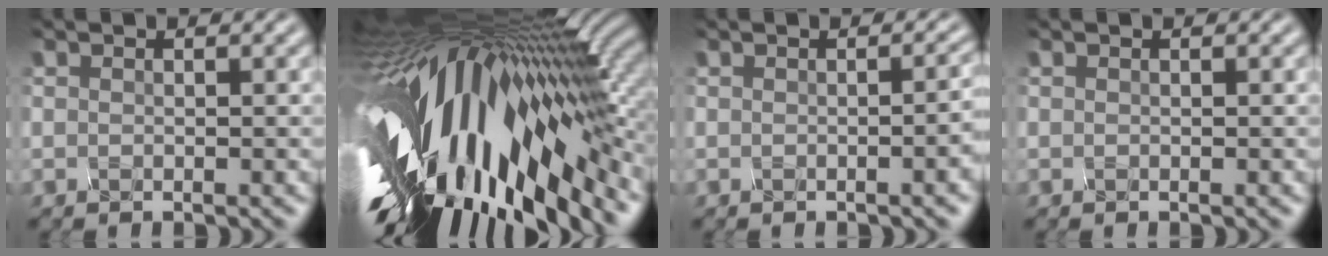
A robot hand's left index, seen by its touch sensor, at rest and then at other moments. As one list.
[{"total": 18.0, "force": [-4.8, 6.6, 16.0], "torque": [-0.303, -0.022, -0.066]}, {"total": 5.3, "force": [-0.5, 2.6, 4.6], "torque": [-0.021, 0.044, -0.008]}, {"total": 0.0}]